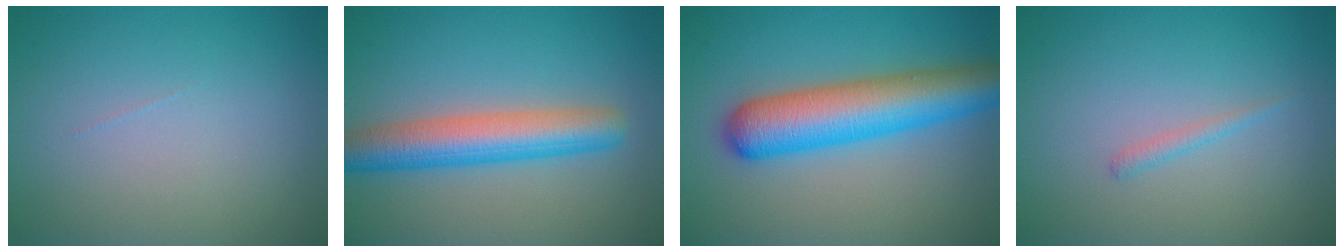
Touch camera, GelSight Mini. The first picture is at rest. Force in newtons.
{"total": 6.1, "press": 6.1, "slide": 0.2}
{"total": 8.3, "press": 8.3, "slide": 0.3}
{"total": 0.8, "press": 0.8, "slide": 0.1}